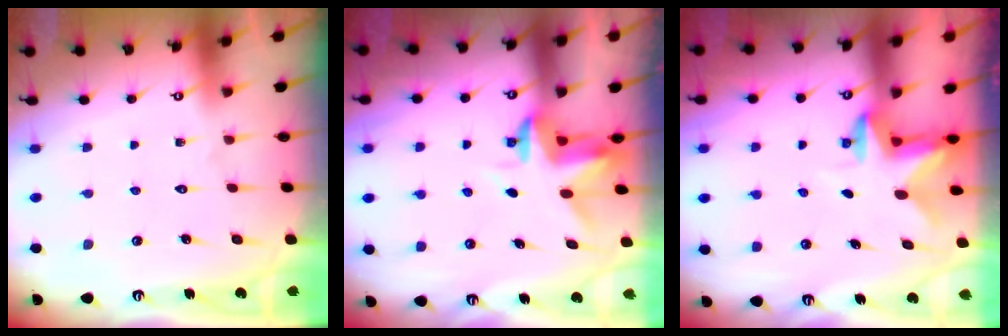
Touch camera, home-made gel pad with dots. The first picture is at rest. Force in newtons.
{"total": 3.2, "press": 3.2, "slide": 0.3}
{"total": 2.7, "press": 2.7, "slide": 0.5}